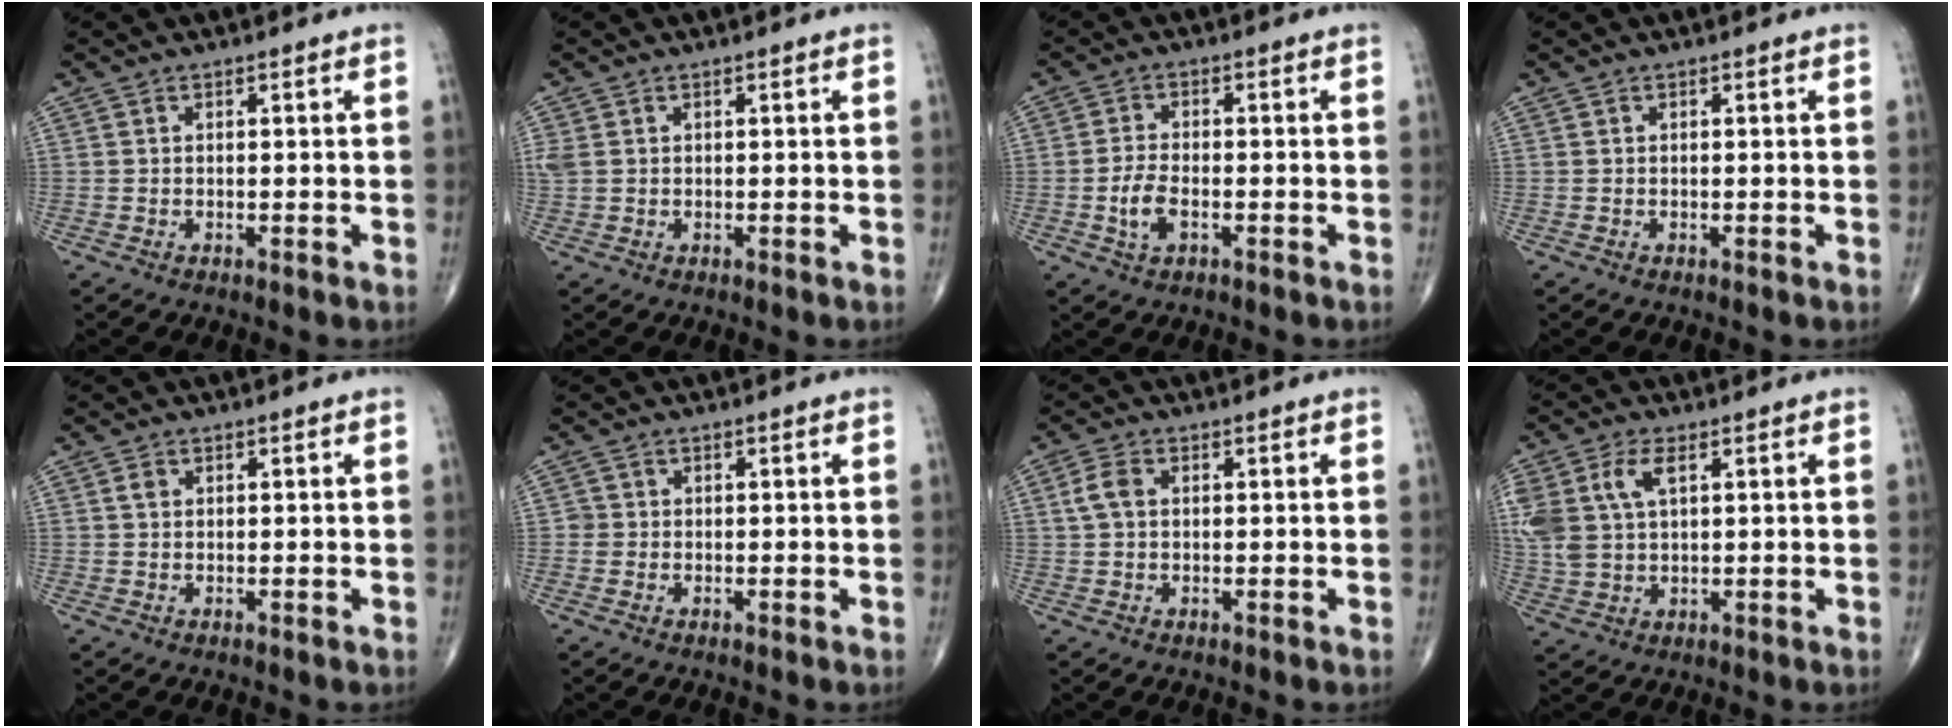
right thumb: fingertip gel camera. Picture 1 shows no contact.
{"total": 2.1, "force": [0.6, 1.6, 1.3], "torque": [-0.045, 0.012, 0.018]}
{"total": 4.7, "force": [-1.5, 2.3, 3.8], "torque": [-0.079, 0.008, -0.028]}
{"total": 0.0}
{"total": 1.2, "force": [0.3, 0.9, 0.6], "torque": [-0.010, 0.002, 0.005]}
{"total": 1.3, "force": [-0.2, 1.3, 0.1], "torque": [0.008, 0.005, -0.005]}
{"total": 3.5, "force": [0.6, 2.3, 2.5], "torque": [-0.058, 0.009, 0.009]}
{"total": 10.0, "force": [3.3, 5.6, 7.6], "torque": [-0.182, 0.007, 0.071]}